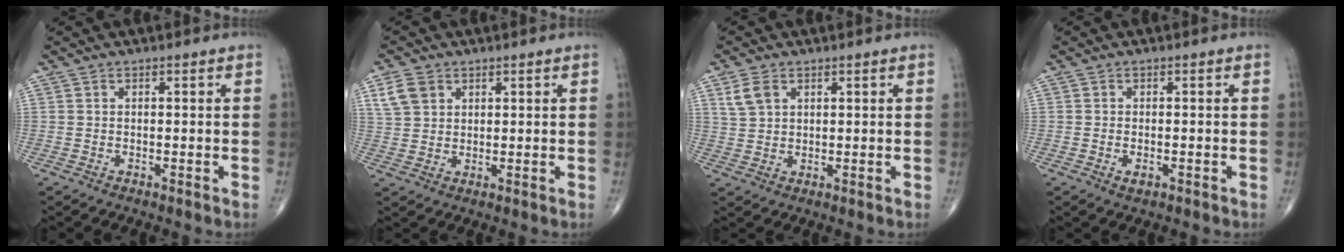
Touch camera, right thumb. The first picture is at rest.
{"total": 5.2, "force": [2.5, 3.8, 2.5], "torque": [-0.039, -0.003, 0.054]}
{"total": 4.1, "force": [2.0, 2.7, 2.4], "torque": [-0.045, -0.002, 0.047]}
{"total": 1.6, "force": [-0.6, 0.8, 1.2], "torque": [-0.022, 0.000, -0.008]}